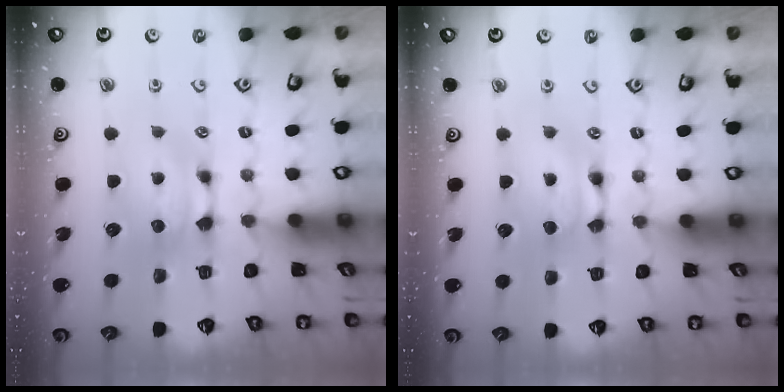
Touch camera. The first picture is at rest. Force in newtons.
{"total": 1.6, "press": 1.6, "slide": 0.2}